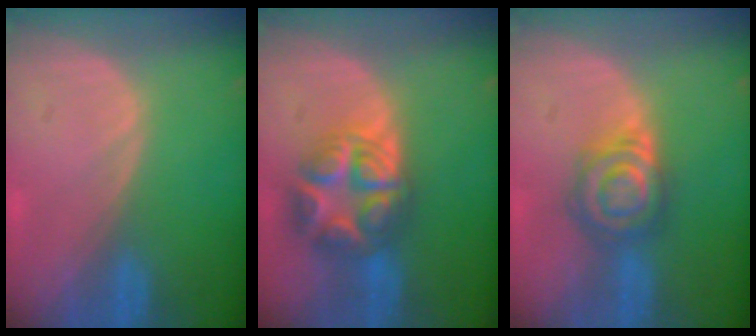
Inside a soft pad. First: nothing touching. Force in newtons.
{"total": 8.6, "press": 8.5, "slide": 0.7}
{"total": 6.7, "press": 6.3, "slide": 2.1}